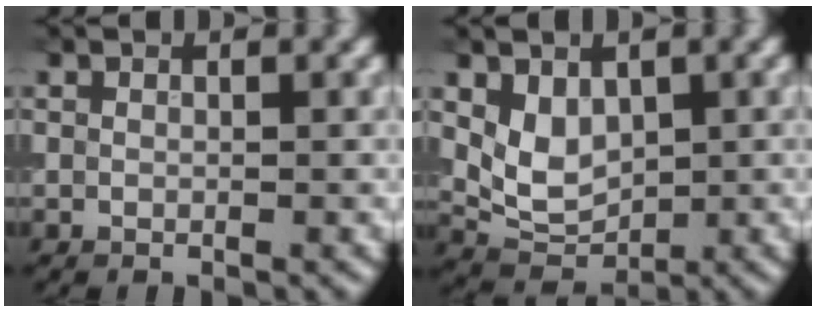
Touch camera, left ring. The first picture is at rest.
{"total": 3.5, "force": [0.9, 2.5, 2.3], "torque": [-0.041, -0.009, 0.023]}